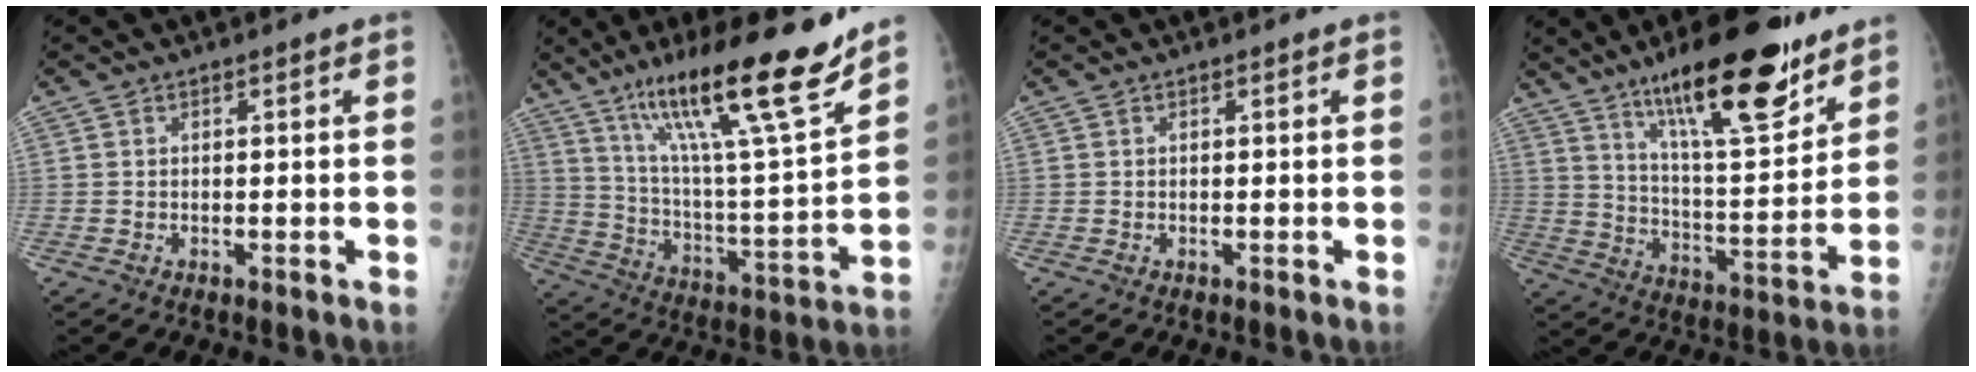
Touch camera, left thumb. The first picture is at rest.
{"total": 23.3, "force": [15.9, 2.5, 16.9], "torque": [-0.256, -0.071, 0.270]}
{"total": 0.0}
{"total": 21.6, "force": [14.3, 5.7, 15.2], "torque": [-0.209, -0.075, 0.234]}